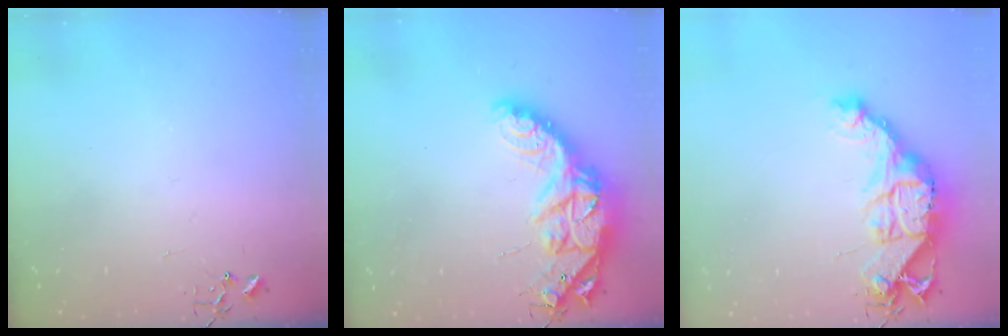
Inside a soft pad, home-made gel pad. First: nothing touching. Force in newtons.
{"total": 19.5, "press": 19.4, "slide": 1.3}
{"total": 18.1, "press": 18.0, "slide": 2.0}